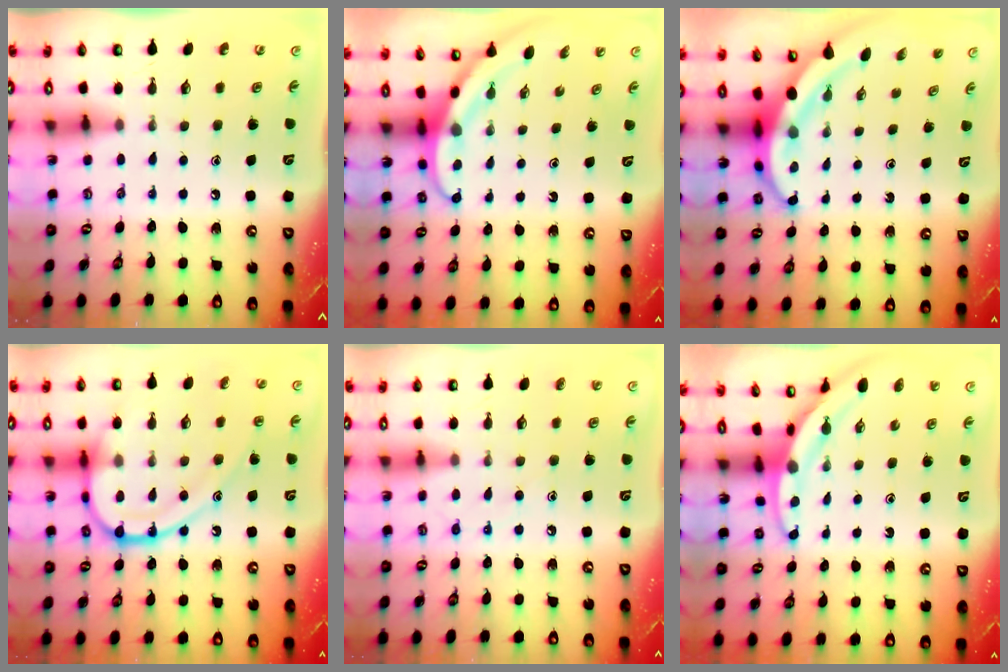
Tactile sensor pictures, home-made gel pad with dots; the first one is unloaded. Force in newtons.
{"total": 3.7, "press": 3.7, "slide": 0.3}
{"total": 6.2, "press": 6.0, "slide": 1.5}
{"total": 17.2, "press": 17.2, "slide": 1.7}
{"total": 7.4, "press": 7.4, "slide": 0.6}
{"total": 3.5, "press": 3.5, "slide": 0.1}